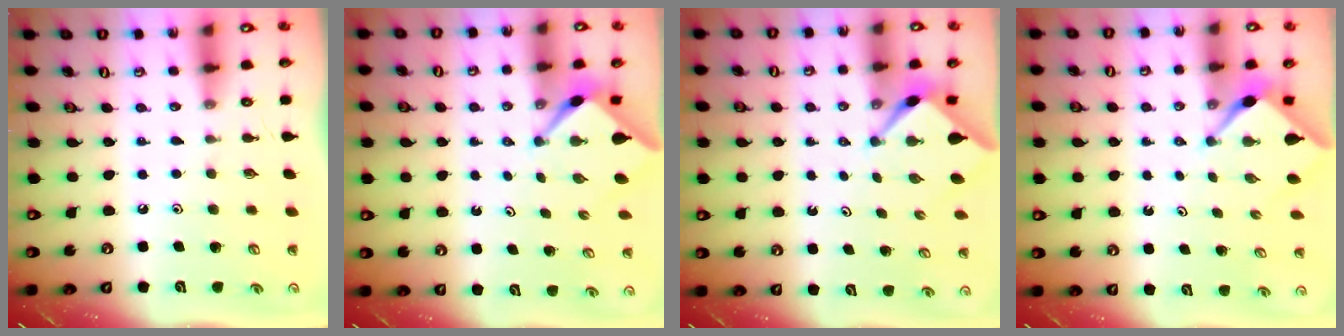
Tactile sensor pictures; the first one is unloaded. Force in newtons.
{"total": 2.5, "press": 2.5, "slide": 0.3}
{"total": 2.4, "press": 2.3, "slide": 0.3}
{"total": 2.2, "press": 2.1, "slide": 0.3}